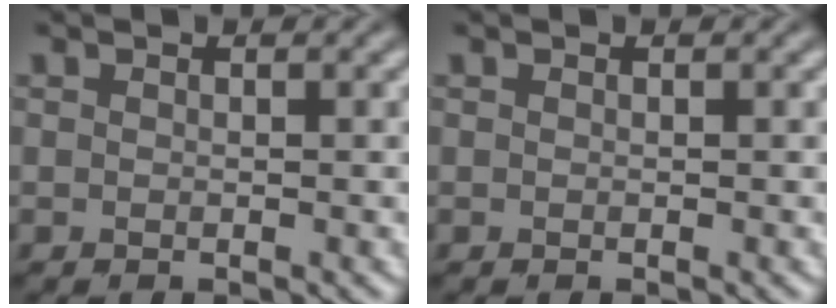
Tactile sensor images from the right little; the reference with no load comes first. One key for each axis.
{"total": 0.0}